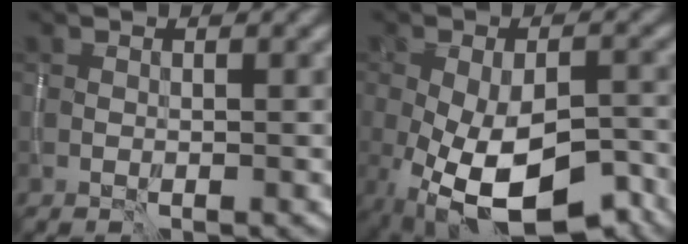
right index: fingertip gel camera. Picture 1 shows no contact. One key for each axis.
{"total": 12.3, "fx": -5.4, "fy": 5.8, "fz": 9.4, "tx": -0.164, "ty": -0.043, "tz": -0.077}